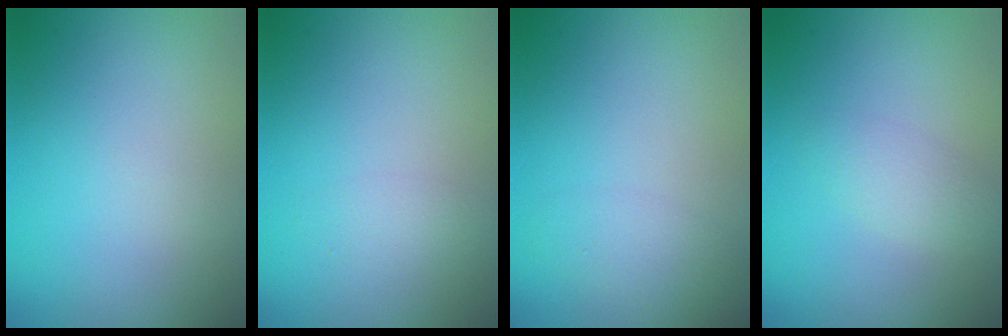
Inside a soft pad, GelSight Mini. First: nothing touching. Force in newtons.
{"total": 1.4, "press": 1.4, "slide": 0.1}
{"total": 1.8, "press": 1.8, "slide": 0.0}
{"total": 1.7, "press": 1.7, "slide": 0.1}